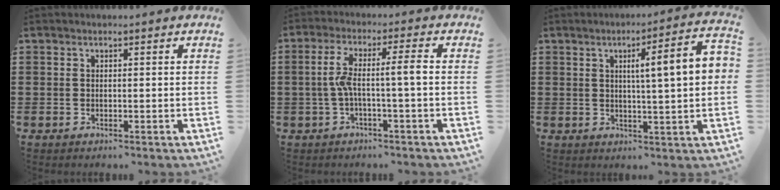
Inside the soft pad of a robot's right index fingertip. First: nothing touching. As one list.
[{"total": 5.8, "force": [-0.5, 0.3, 5.8], "torque": [-0.114, 0.000, -0.019]}, {"total": 7.9, "force": [1.4, 0.5, 7.8], "torque": [-0.129, -0.008, 0.012]}]